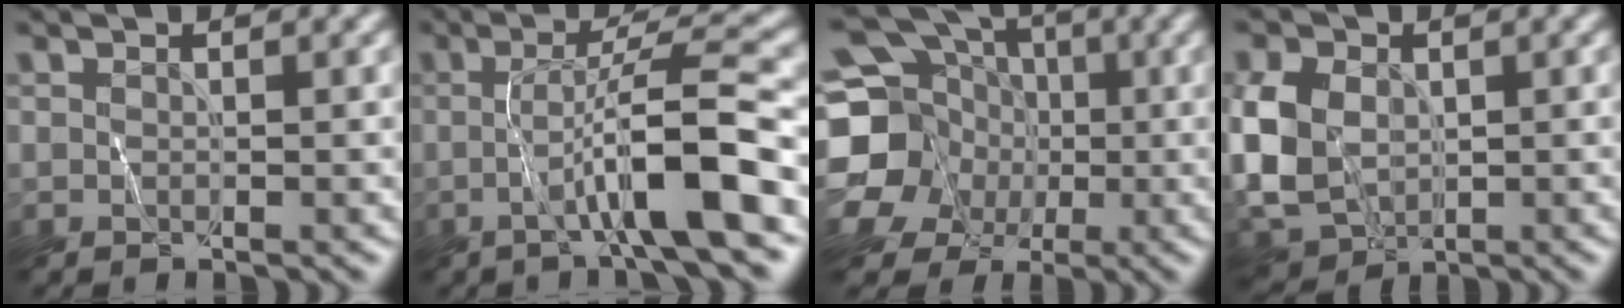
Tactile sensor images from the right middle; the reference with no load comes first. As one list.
[{"total": 7.6, "force": [-2.0, 0.8, 7.2], "torque": [-0.115, 0.013, -0.039]}, {"total": 18.5, "force": [0.1, 17.3, 6.6], "torque": [-0.177, -0.002, -0.039]}, {"total": 7.9, "force": [0.1, 5.9, 5.3], "torque": [-0.131, -0.001, -0.009]}]